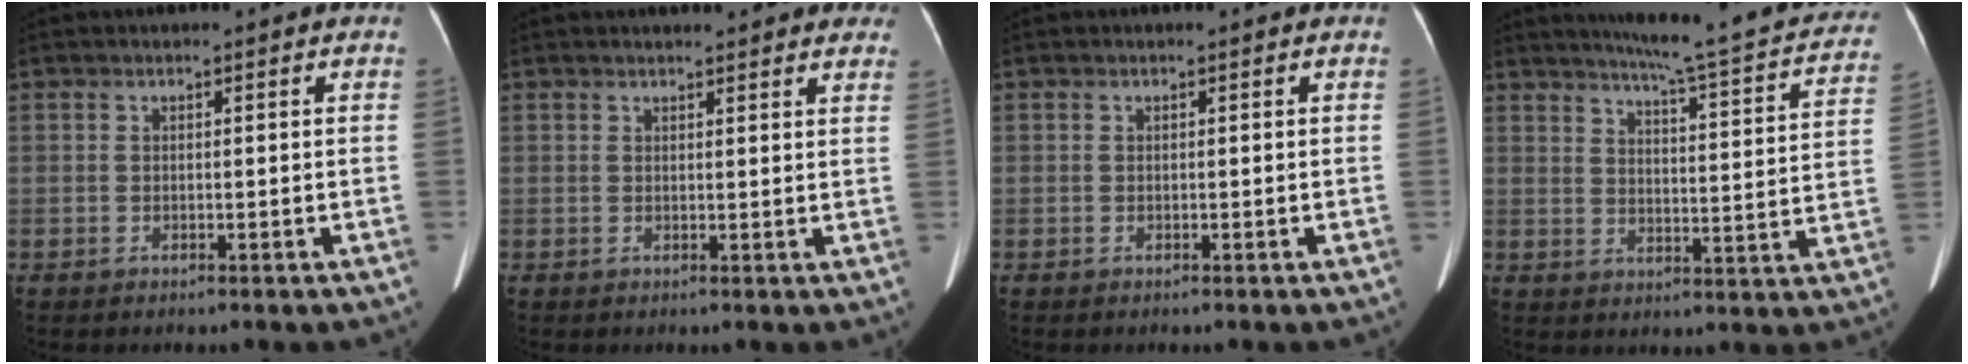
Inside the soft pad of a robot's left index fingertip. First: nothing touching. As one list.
[{"total": 11.5, "force": [10.5, 2.6, 4.1], "torque": [-0.026, 0.013, 0.106]}, {"total": 0.0}, {"total": 22.1, "force": [19.5, 1.6, 10.4], "torque": [-0.138, -0.044, 0.229]}]